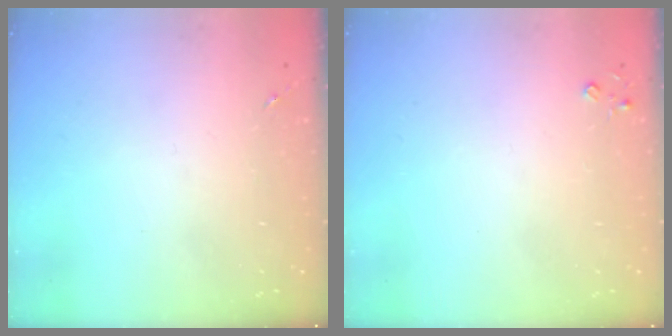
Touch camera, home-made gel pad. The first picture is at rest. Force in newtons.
{"total": 2.3, "press": 2.3, "slide": 0.3}